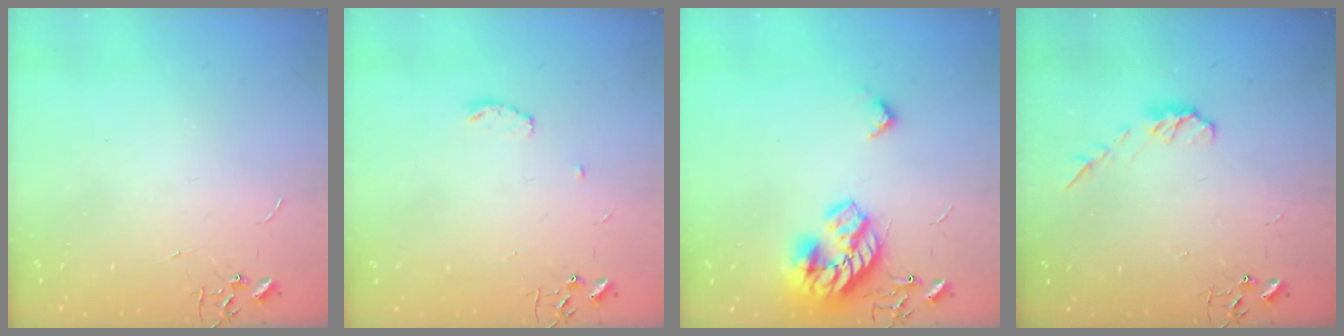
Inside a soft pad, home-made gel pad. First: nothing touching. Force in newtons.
{"total": 4.0, "press": 4.0, "slide": 0.6}
{"total": 19.2, "press": 19.2, "slide": 0.6}
{"total": 5.8, "press": 5.8, "slide": 0.7}